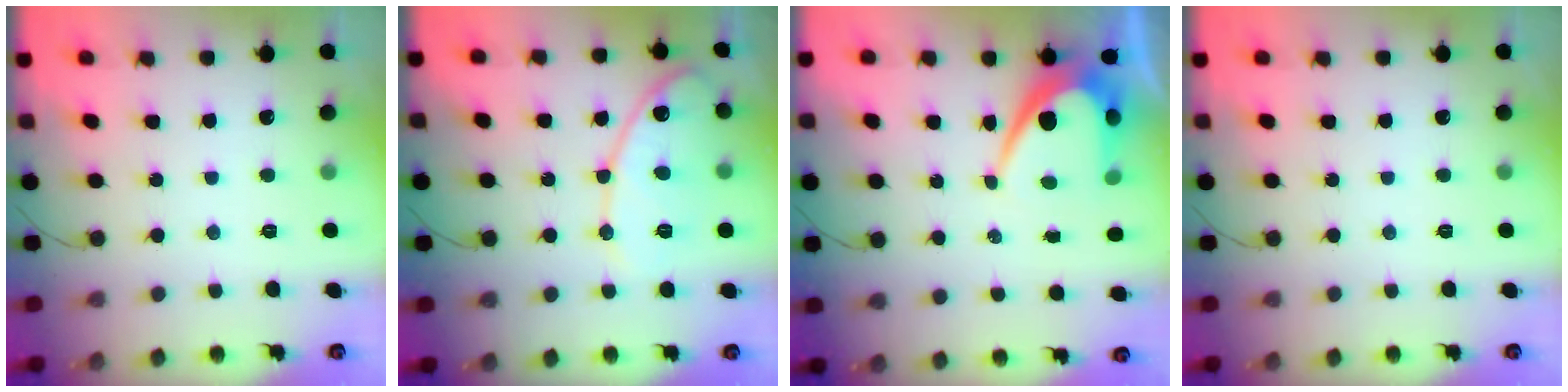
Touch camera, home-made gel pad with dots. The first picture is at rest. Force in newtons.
{"total": 13.4, "press": 13.3, "slide": 1.1}
{"total": 8.9, "press": 8.9, "slide": 0.6}
{"total": 0.0}